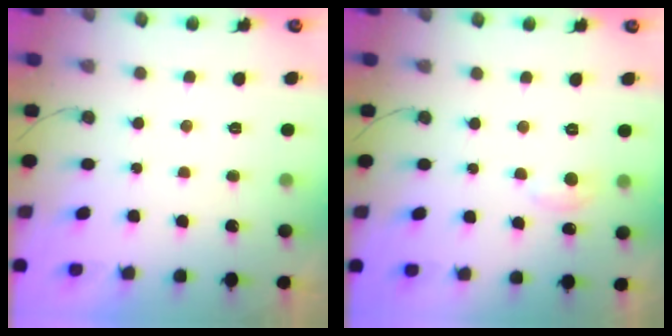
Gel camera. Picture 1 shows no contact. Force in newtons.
{"total": 3.8, "press": 3.8, "slide": 0.5}